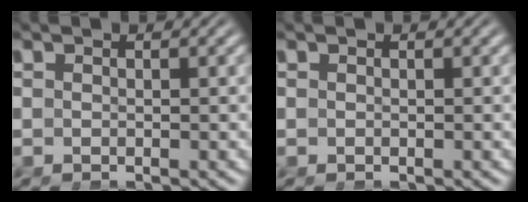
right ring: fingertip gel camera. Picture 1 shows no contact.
{"total": 0.0}